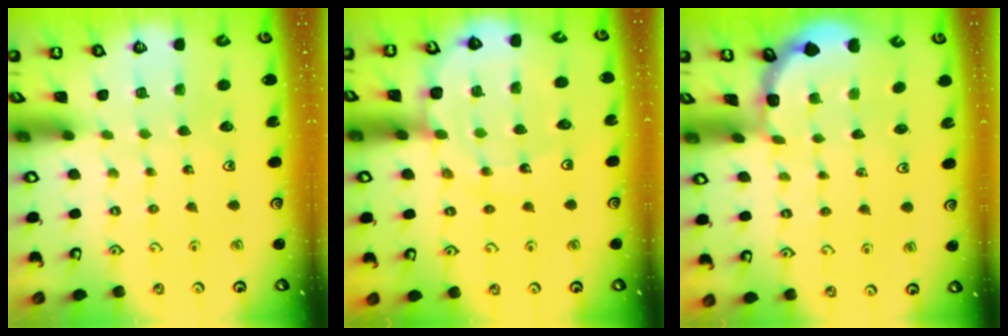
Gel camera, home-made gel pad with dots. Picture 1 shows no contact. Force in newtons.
{"total": 11.5, "press": 11.3, "slide": 2.3}
{"total": 1.7, "press": 1.7, "slide": 0.1}